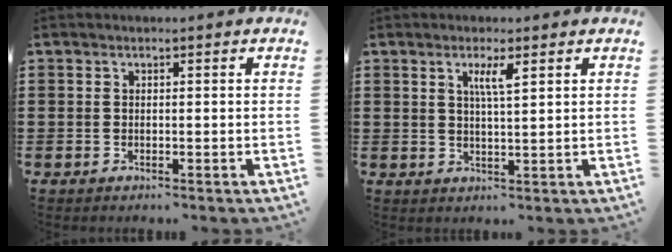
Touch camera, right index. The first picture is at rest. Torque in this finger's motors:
{"motor_torque": [0.50, 0.02, 0.21, 0.10]}